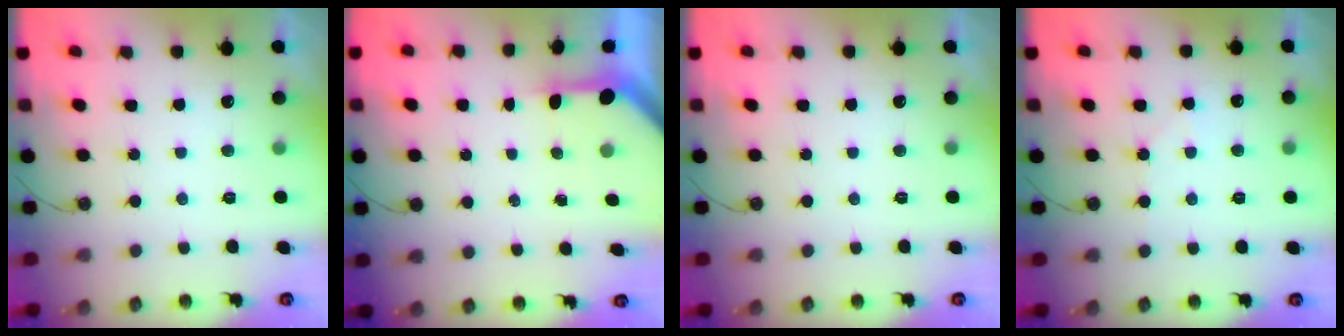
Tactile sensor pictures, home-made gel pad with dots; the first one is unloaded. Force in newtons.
{"total": 3.4, "press": 3.4, "slide": 0.3}
{"total": 0.0}
{"total": 4.0, "press": 4.0, "slide": 0.7}